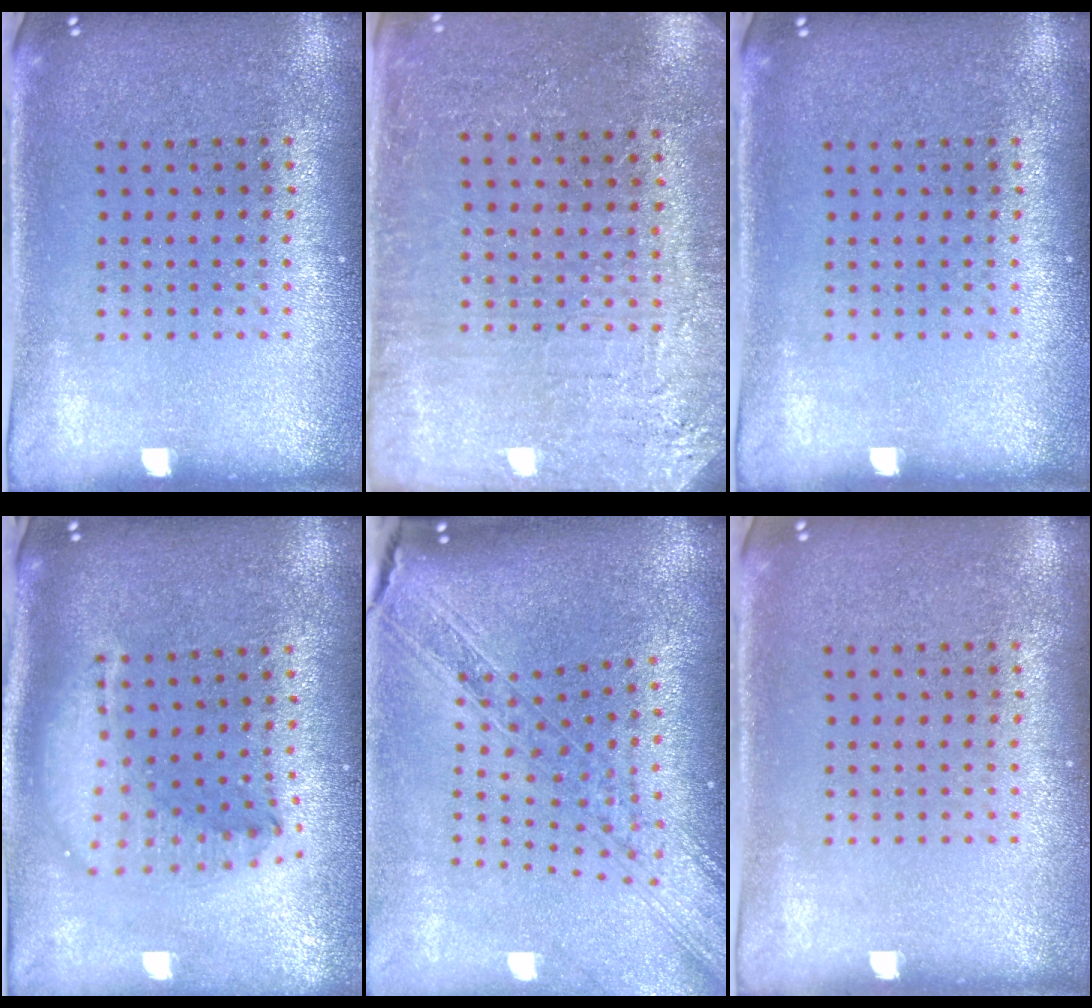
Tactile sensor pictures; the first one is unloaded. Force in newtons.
{"total": 2.7, "press": 2.7, "slide": 0.4}
{"total": 0.0}
{"total": 2.2, "press": 1.7, "slide": 1.4}
{"total": 2.3, "press": 1.9, "slide": 1.2}
{"total": 0.0}